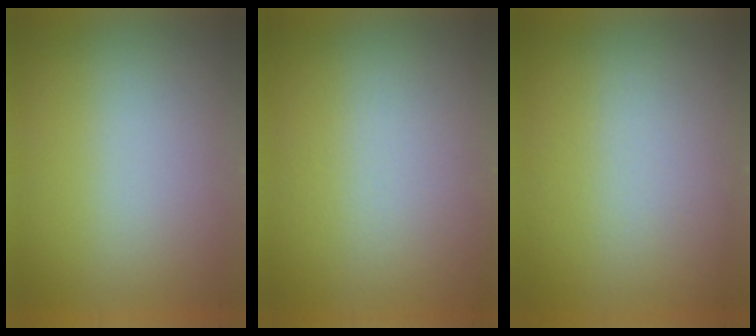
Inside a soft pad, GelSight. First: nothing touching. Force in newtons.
{"total": 3.5}
{"total": 2.6}